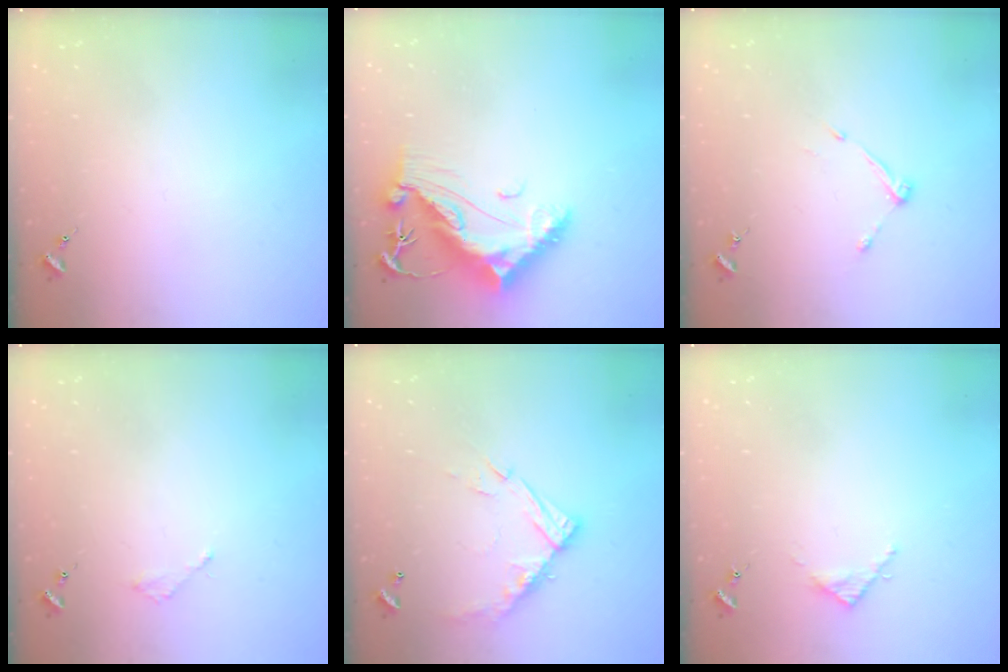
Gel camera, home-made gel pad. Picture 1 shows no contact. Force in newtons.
{"total": 13.5, "press": 13.4, "slide": 1.3}
{"total": 5.5, "press": 5.5, "slide": 0.7}
{"total": 2.0, "press": 2.0, "slide": 0.3}
{"total": 13.3, "press": 13.2, "slide": 1.2}
{"total": 3.1, "press": 3.1, "slide": 0.4}